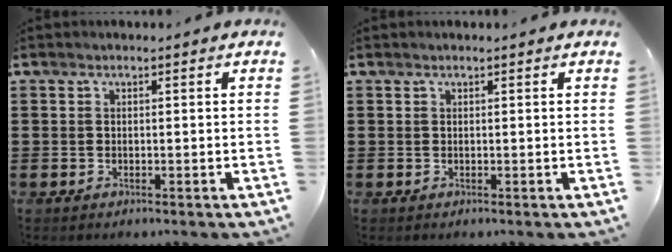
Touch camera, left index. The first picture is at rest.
{"total": 0.0}